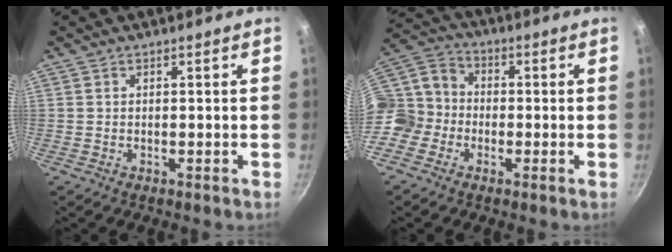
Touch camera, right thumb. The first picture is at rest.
{"total": 11.4, "force": [-3.7, 9.8, 4.7], "torque": [-0.063, 0.041, -0.095]}